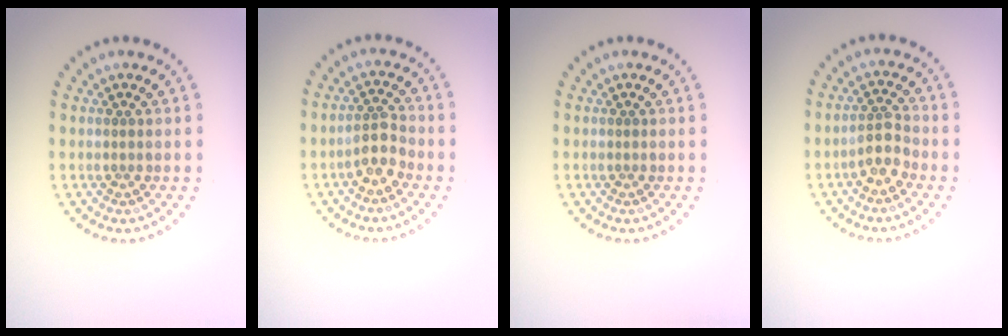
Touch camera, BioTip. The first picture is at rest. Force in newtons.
{"total": 2.5, "press": 2.2, "slide": 1.1}
{"total": 0.0}
{"total": 2.4, "press": 2.2, "slide": 1.0}